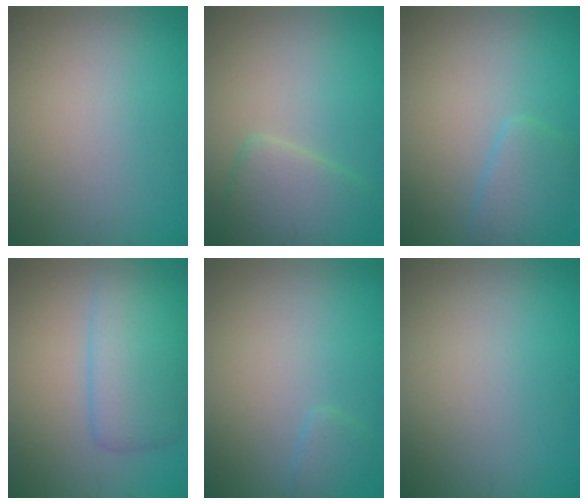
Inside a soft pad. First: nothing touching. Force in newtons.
{"total": 4.2, "press": 4.2, "slide": 0.1}
{"total": 2.6, "press": 2.6, "slide": 0.2}
{"total": 4.8, "press": 4.8, "slide": 0.2}
{"total": 1.2, "press": 1.2, "slide": 0.1}
{"total": 0.0}